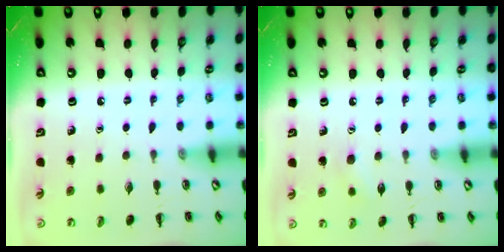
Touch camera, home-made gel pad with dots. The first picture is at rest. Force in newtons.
{"total": 5.7, "press": 5.5, "slide": 1.3}